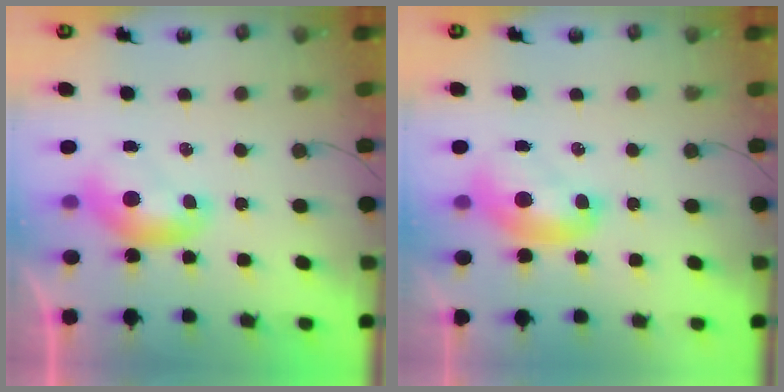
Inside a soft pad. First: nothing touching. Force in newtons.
{"total": 1.8, "press": 1.8, "slide": 0.0}